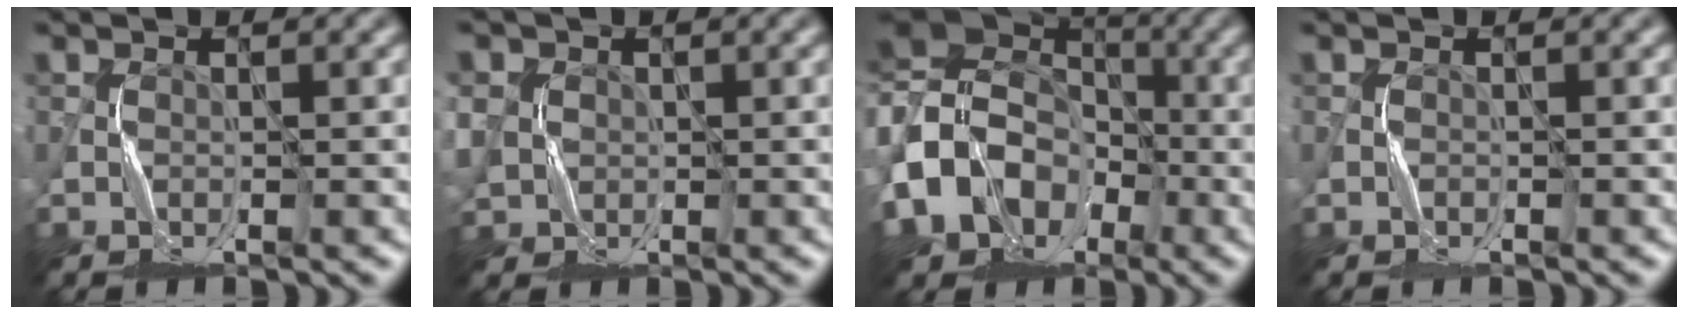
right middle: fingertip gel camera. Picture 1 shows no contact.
{"total": 3.8, "force": [0.2, 3.5, 1.6], "torque": [-0.057, 0.006, 0.006]}
{"total": 13.4, "force": [-4.4, 11.0, 6.4], "torque": [-0.145, -0.005, -0.104]}
{"total": 0.0}